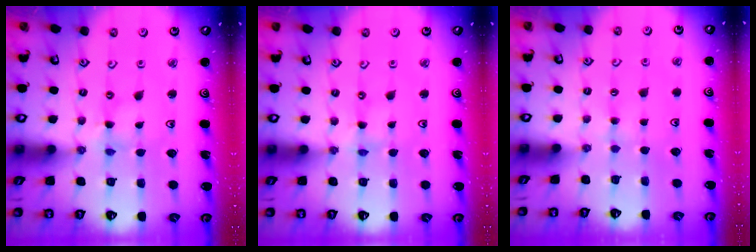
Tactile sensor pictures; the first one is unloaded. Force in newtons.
{"total": 0.5, "press": 0.5, "slide": 0.2}
{"total": 2.7, "press": 2.7, "slide": 0.4}